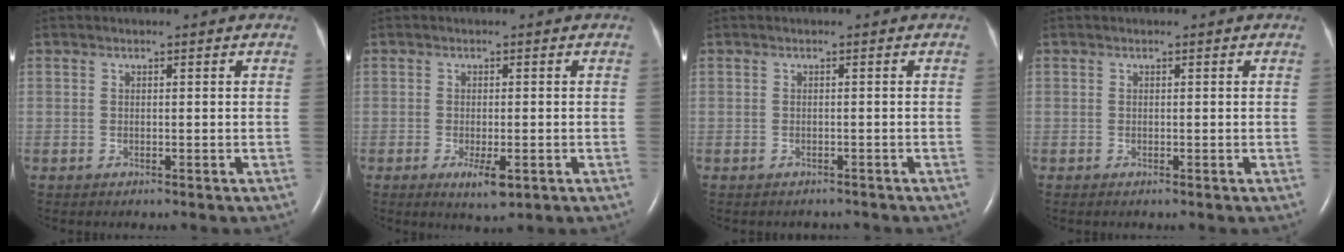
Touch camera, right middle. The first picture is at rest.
{"total": 3.7, "force": [-1.5, 0.9, 3.2], "torque": [-0.056, -0.007, -0.019]}
{"total": 1.6, "force": [-1.4, 0.6, 0.0], "torque": [-0.004, -0.001, -0.018]}
{"total": 0.0}